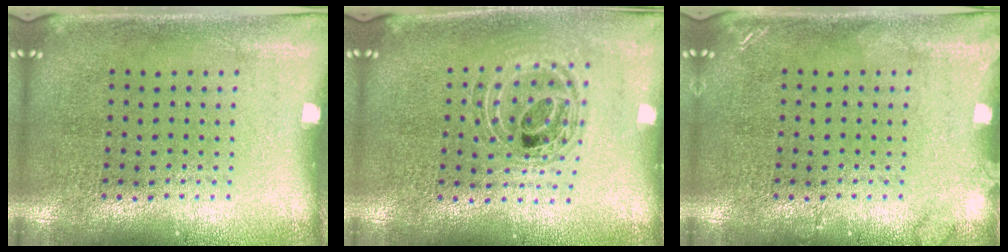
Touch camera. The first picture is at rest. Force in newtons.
{"total": 0.9, "press": 0.9, "slide": 0.2}
{"total": 1.2, "press": 1.1, "slide": 0.2}